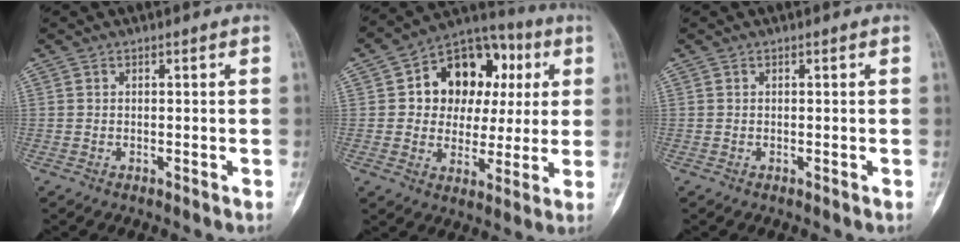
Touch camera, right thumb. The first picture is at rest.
{"total": 17.4, "force": [3.9, 13.1, 10.8], "torque": [-0.096, 0.023, 0.059]}
{"total": 0.0}